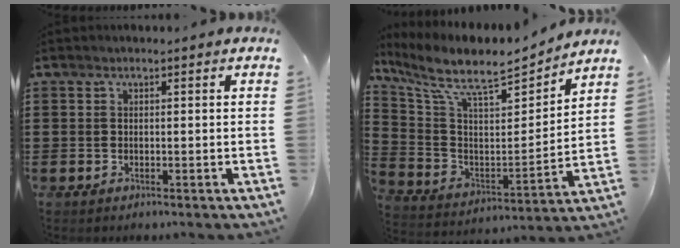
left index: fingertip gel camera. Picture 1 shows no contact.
{"total": 9.1, "force": [7.7, 2.2, 4.3], "torque": [-0.113, -0.052, 0.127]}